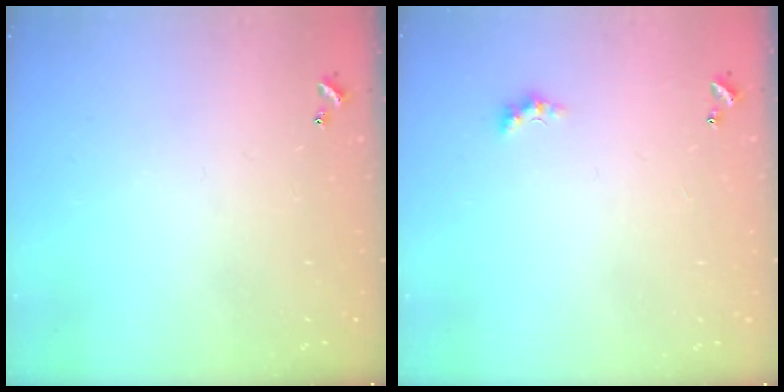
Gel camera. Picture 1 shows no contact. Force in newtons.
{"total": 1.6, "press": 1.5, "slide": 0.5}